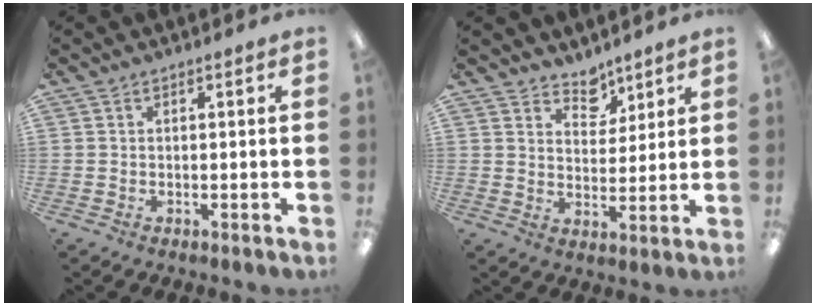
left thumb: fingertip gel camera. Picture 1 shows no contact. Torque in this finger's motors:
{"motor_torque": [0.06, 0.09, -0.19, -0.29, -0.04]}